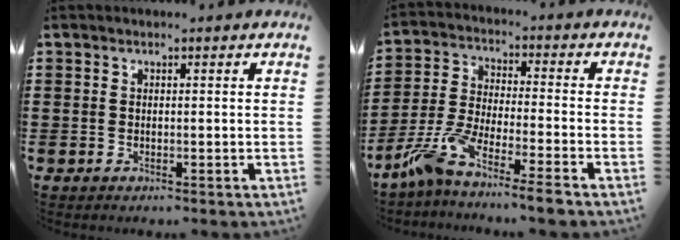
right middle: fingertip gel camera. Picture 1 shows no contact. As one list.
[{"total": 7.9, "force": [-6.8, -0.1, 4.0], "torque": [-0.096, -0.010, -0.138]}]